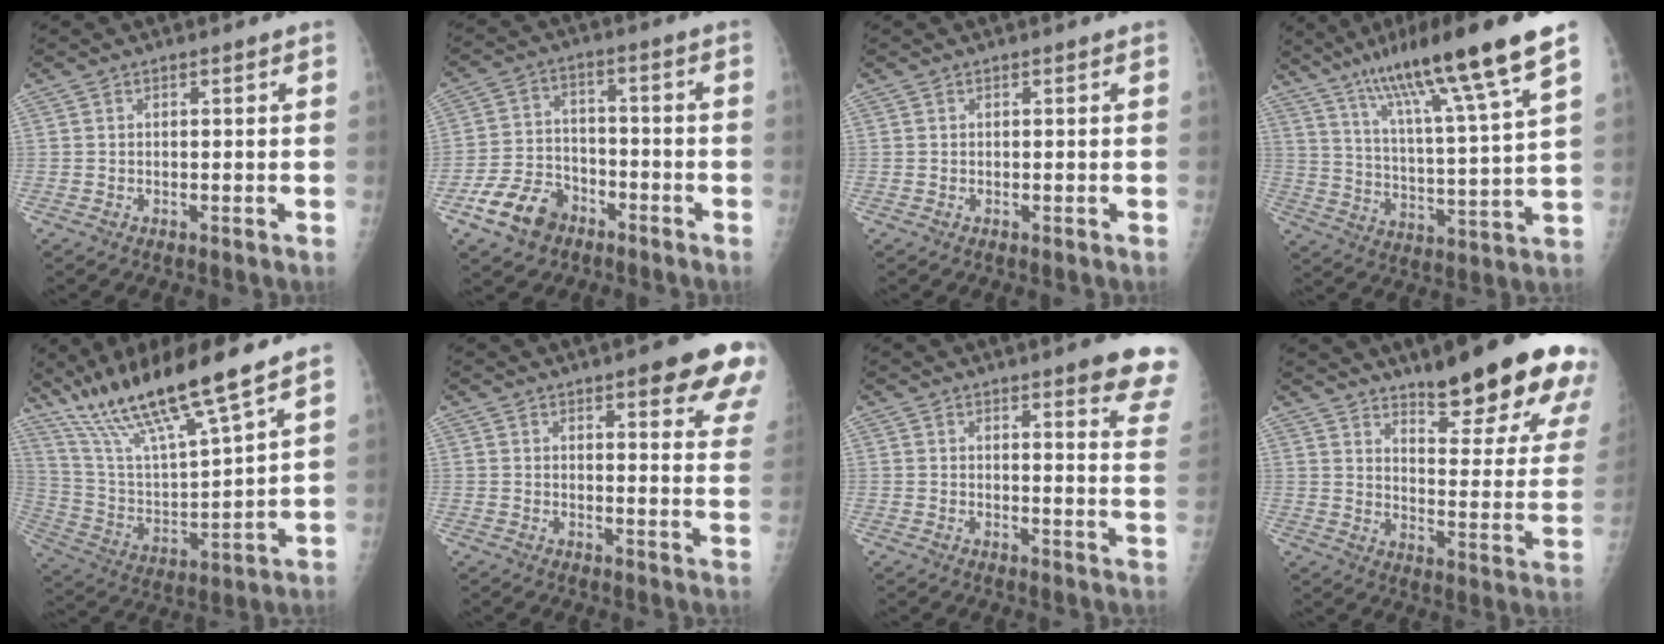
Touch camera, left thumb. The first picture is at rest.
{"total": 9.7, "force": [-5.7, 6.7, 4.1], "torque": [-0.061, 0.032, -0.103]}
{"total": 0.0}
{"total": 19.9, "force": [12.6, 1.2, 15.4], "torque": [-0.245, -0.039, 0.207]}
{"total": 19.5, "force": [14.5, 1.7, 13.0], "torque": [-0.224, -0.063, 0.276]}
{"total": 14.1, "force": [9.0, 3.4, 10.3], "torque": [-0.092, -0.041, 0.094]}
{"total": 11.3, "force": [8.1, 2.0, 7.7], "torque": [-0.062, -0.040, 0.077]}
{"total": 22.7, "force": [15.5, 5.0, 15.8], "torque": [-0.178, -0.090, 0.214]}